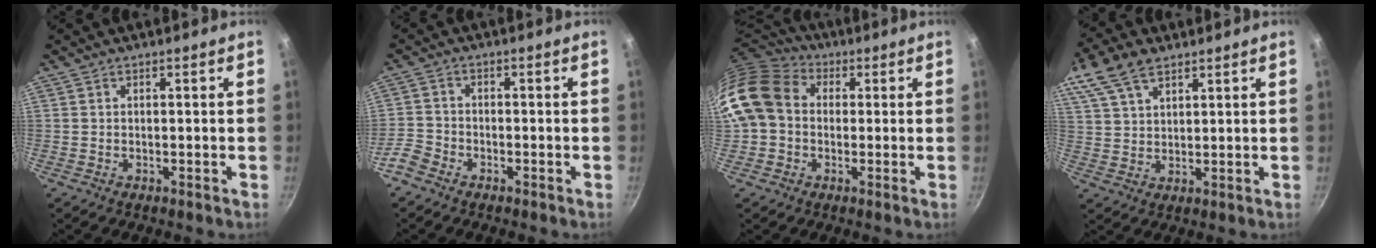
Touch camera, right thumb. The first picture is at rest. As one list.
[{"total": 4.3, "force": [-3.0, 2.6, 1.5], "torque": [-0.030, 0.031, -0.069]}, {"total": 14.1, "force": [0.9, 11.5, 8.1], "torque": [-0.137, 0.029, 0.000]}, {"total": 12.6, "force": [7.9, 6.9, 7.1], "torque": [-0.148, 0.013, 0.153]}]